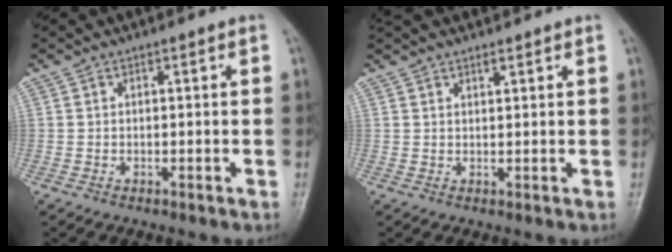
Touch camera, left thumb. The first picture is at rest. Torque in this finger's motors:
{"motor_torque": [1.26, -1.03, 1.37, -1.40, 0.19]}